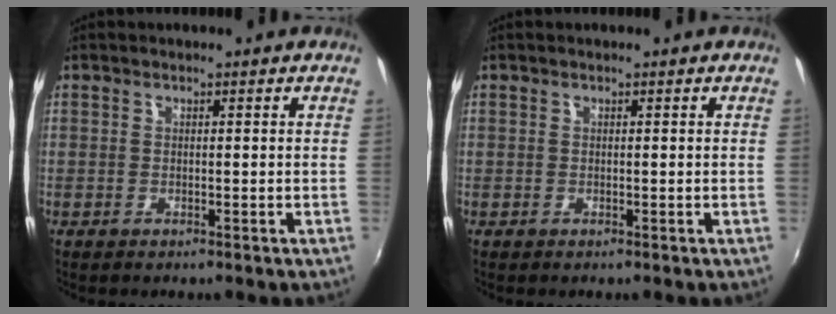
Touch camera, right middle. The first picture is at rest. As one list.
[{"total": 0.0}]